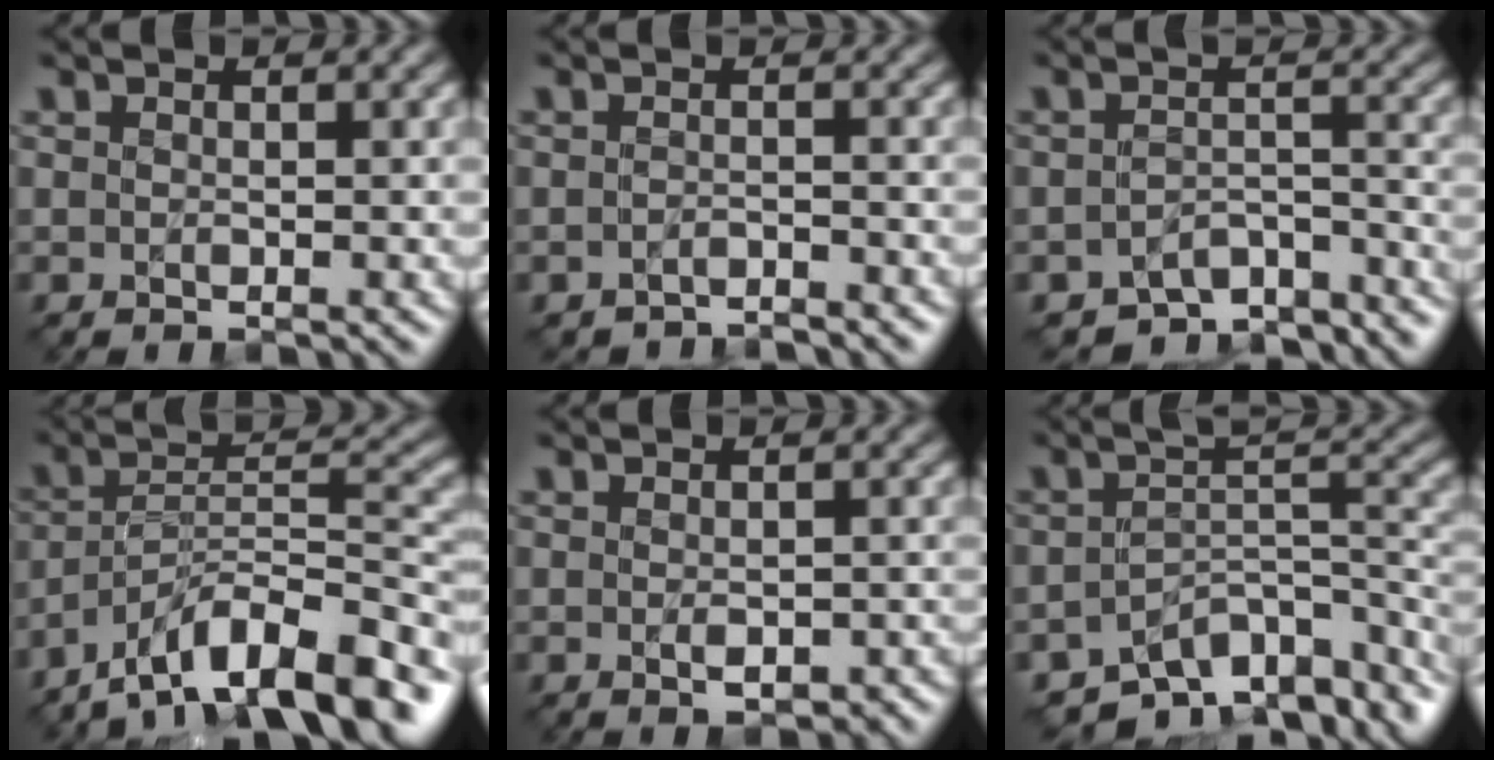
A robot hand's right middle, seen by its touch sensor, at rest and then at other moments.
{"total": 2.3, "force": [-2.3, 0.2, 0.3], "torque": [-0.001, -0.003, -0.034]}
{"total": 6.6, "force": [-5.9, 2.1, 2.1], "torque": [-0.027, -0.019, -0.081]}
{"total": 13.0, "force": [-9.5, 3.8, 8.1], "torque": [-0.122, 0.018, -0.169]}
{"total": 2.6, "force": [-1.0, 1.3, 2.1], "torque": [-0.032, -0.008, -0.009]}
{"total": 9.2, "force": [-6.5, 3.6, 5.5], "torque": [-0.071, -0.016, -0.094]}